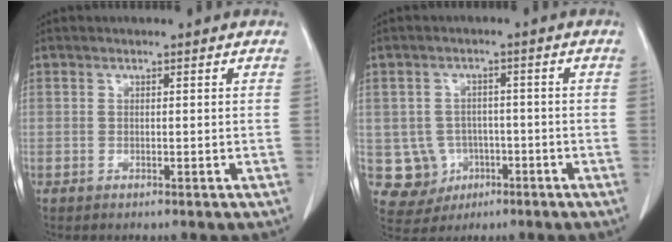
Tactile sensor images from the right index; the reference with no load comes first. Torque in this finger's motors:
{"motor_torque": [-0.27, 0.13, -1.05, -0.21]}